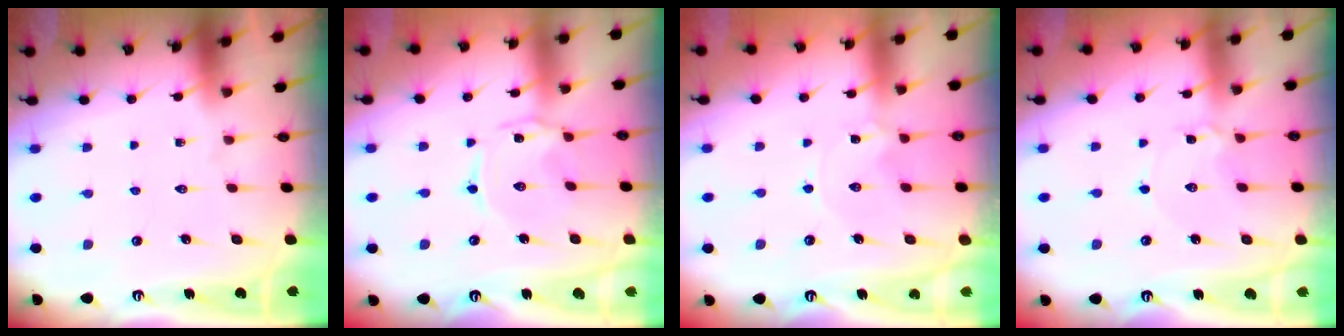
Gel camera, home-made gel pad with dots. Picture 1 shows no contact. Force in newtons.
{"total": 1.3, "press": 1.3, "slide": 0.2}
{"total": 1.4, "press": 1.4, "slide": 0.2}
{"total": 2.3, "press": 2.3, "slide": 0.2}